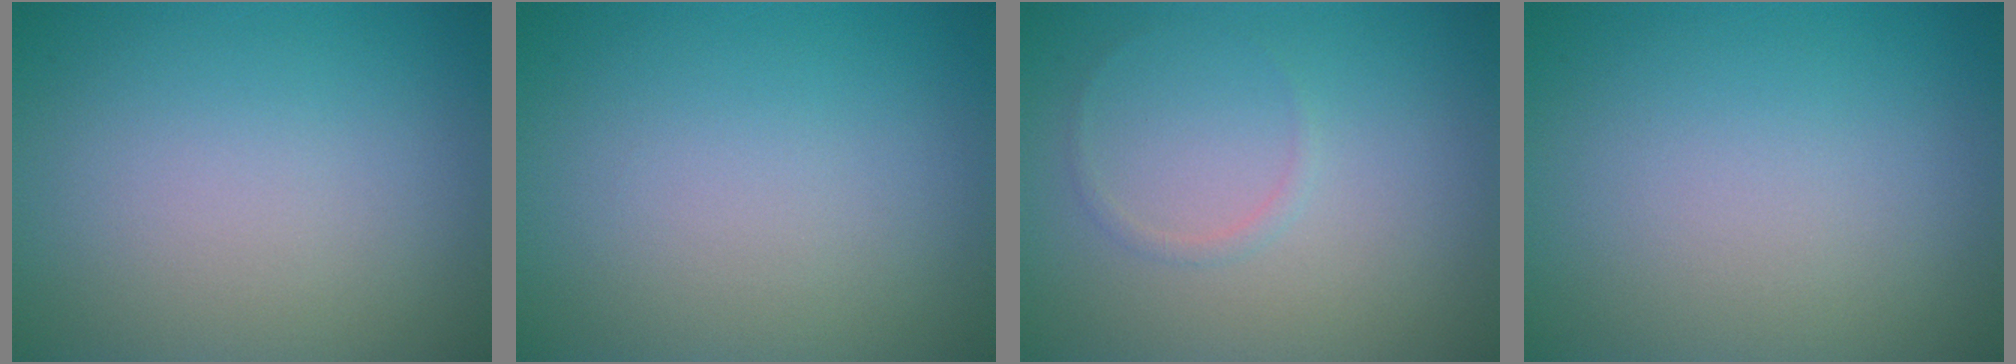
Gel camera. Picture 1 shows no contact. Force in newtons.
{"total": 0.0}
{"total": 0.5, "press": 0.5, "slide": 0.1}
{"total": 0.0}